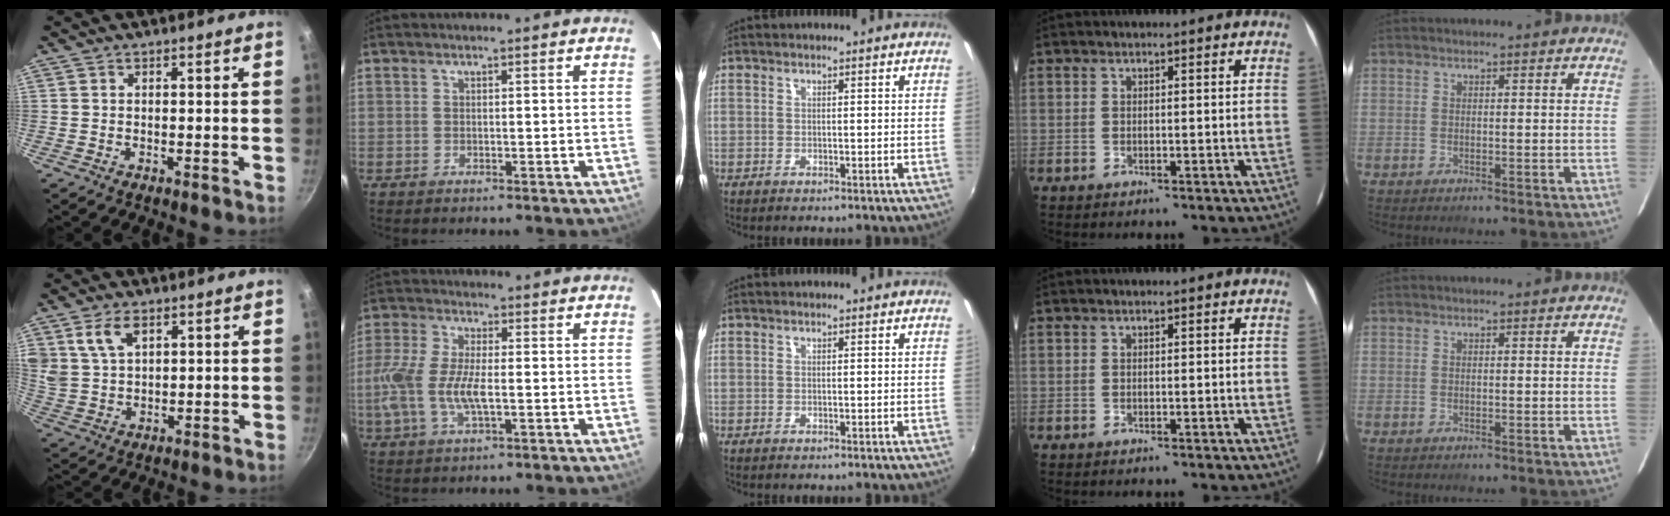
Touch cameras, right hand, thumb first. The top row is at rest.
{"thumb": {"total": 7.1, "force": [3.4, 4.3, 4.4], "torque": [-0.073, -0.012, 0.074]}, "index": {"total": 10.3, "force": [-1.8, 3.9, 9.4], "torque": [-0.211, 0.000, -0.038]}}